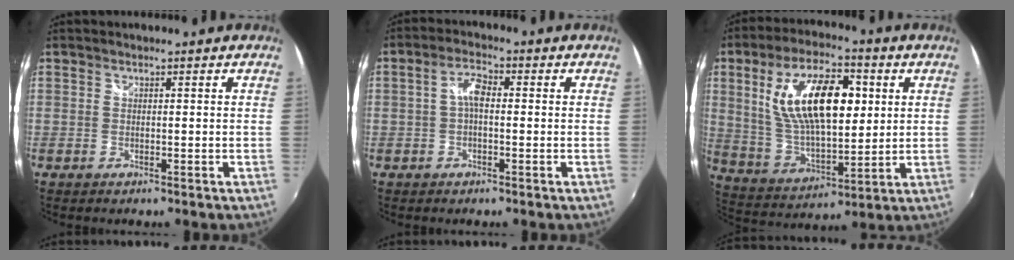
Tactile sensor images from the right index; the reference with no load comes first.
{"total": 3.7, "force": [-0.2, 1.7, 3.3], "torque": [-0.065, 0.013, -0.004]}
{"total": 19.2, "force": [4.9, 8.7, 16.5], "torque": [-0.304, 0.013, 0.099]}